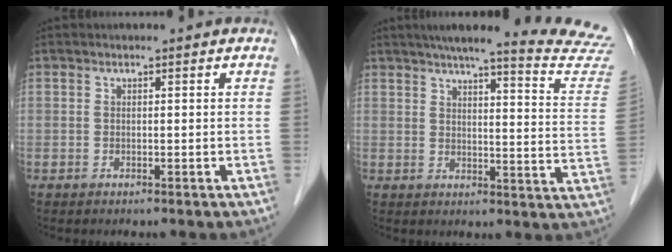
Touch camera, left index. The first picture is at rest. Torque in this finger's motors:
{"motor_torque": [0.44, -0.99, 0.22, 0.02]}